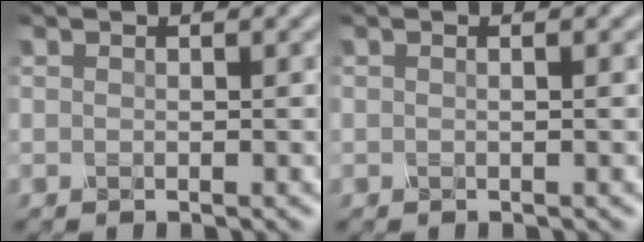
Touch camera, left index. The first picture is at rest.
{"total": 0.8, "force": [0.1, 0.3, 0.7], "torque": [-0.010, -0.002, -0.011]}